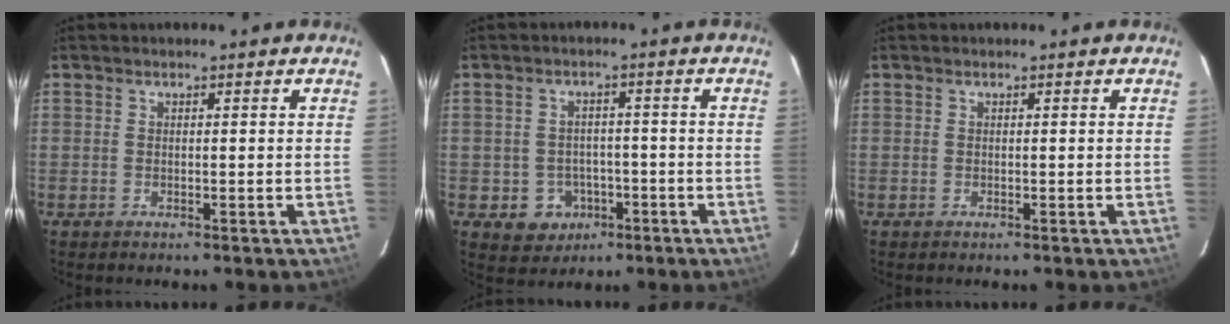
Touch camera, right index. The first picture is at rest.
{"total": 6.3, "force": [-2.6, 5.6, 1.4], "torque": [-0.042, 0.015, -0.018]}
{"total": 0.0}